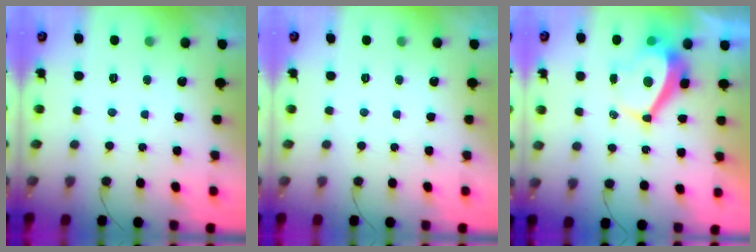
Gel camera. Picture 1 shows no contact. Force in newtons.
{"total": 0.0}
{"total": 5.9, "press": 5.9, "slide": 0.7}